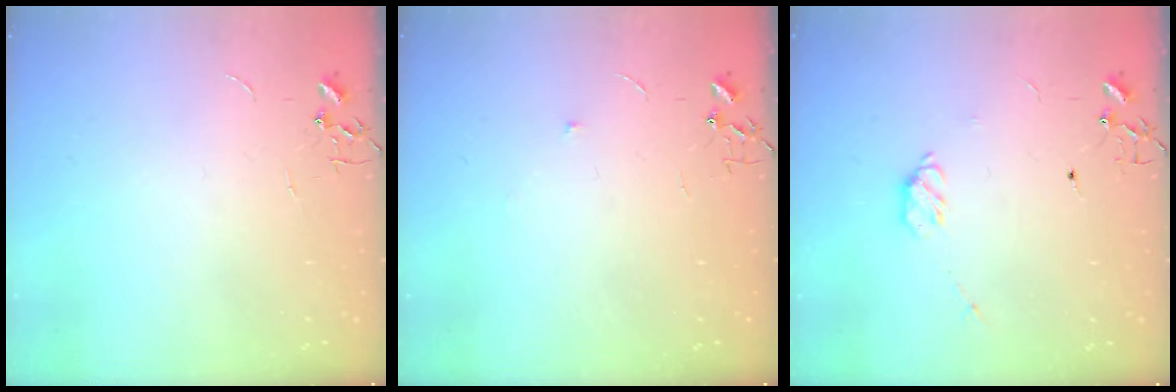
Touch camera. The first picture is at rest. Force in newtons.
{"total": 3.5, "press": 3.5, "slide": 0.6}
{"total": 6.1, "press": 6.0, "slide": 1.0}